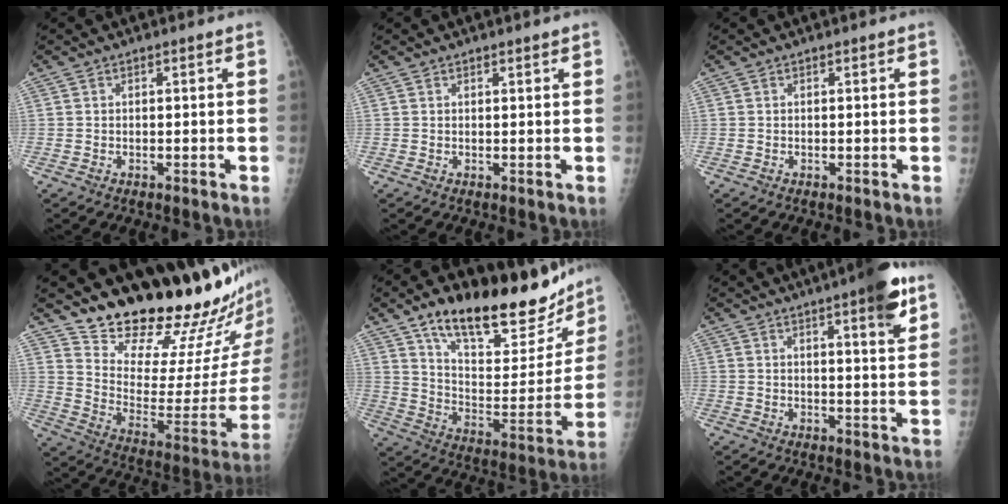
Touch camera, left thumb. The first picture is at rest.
{"total": 0.7, "force": [0.6, 0.1, 0.3], "torque": [-0.003, -0.003, 0.011]}
{"total": 0.0}
{"total": 25.5, "force": [22.6, 4.2, 11.0], "torque": [-0.132, -0.191, 0.324]}
{"total": 26.2, "force": [18.5, 10.0, 15.6], "torque": [-0.186, -0.073, 0.293]}
{"total": 9.2, "force": [5.1, 1.5, 7.5], "torque": [-0.092, -0.021, 0.063]}